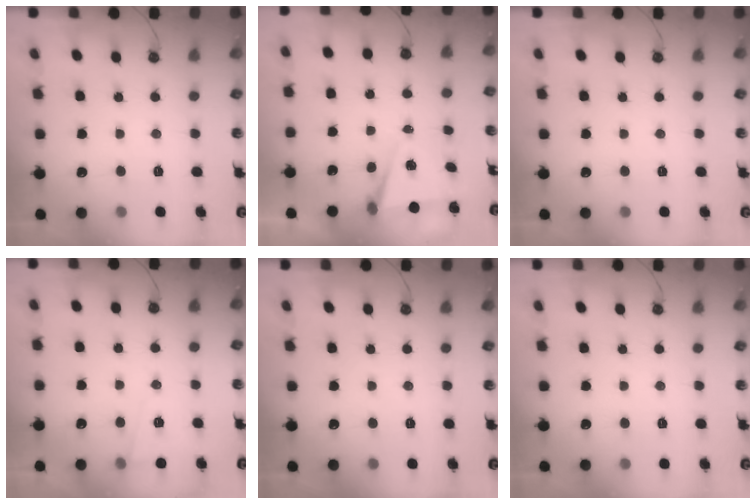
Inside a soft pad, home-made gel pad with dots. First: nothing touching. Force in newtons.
{"total": 5.8, "press": 3.7, "slide": 4.5}
{"total": 0.0}
{"total": 5.8, "press": 3.5, "slide": 4.5}
{"total": 0.0}
{"total": 0.0}